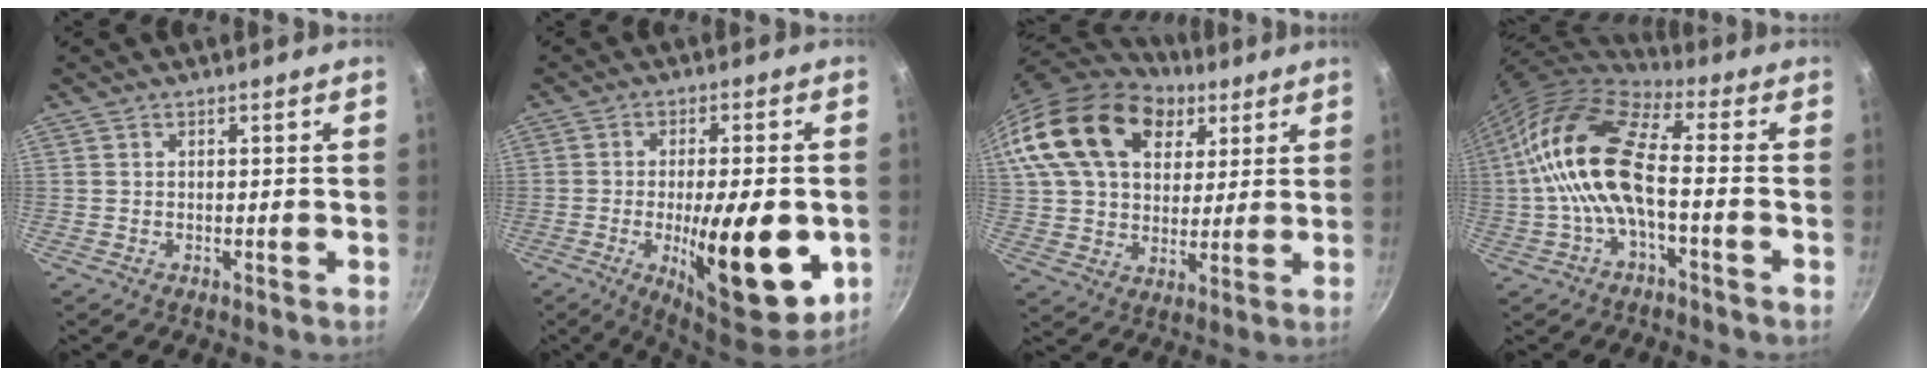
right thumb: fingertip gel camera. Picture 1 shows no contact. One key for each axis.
{"total": 19.7, "fx": -4.4, "fy": 6.7, "fz": 18.1, "tx": -0.241, "ty": 0.002, "tz": -0.055}
{"total": 23.4, "fx": 10.0, "fy": 16.0, "fz": 13.9, "tx": -0.239, "ty": -0.001, "tz": 0.176}
{"total": 14.6, "fx": -1.5, "fy": 6.0, "fz": 13.2, "tx": -0.254, "ty": 0.034, "tz": -0.041}